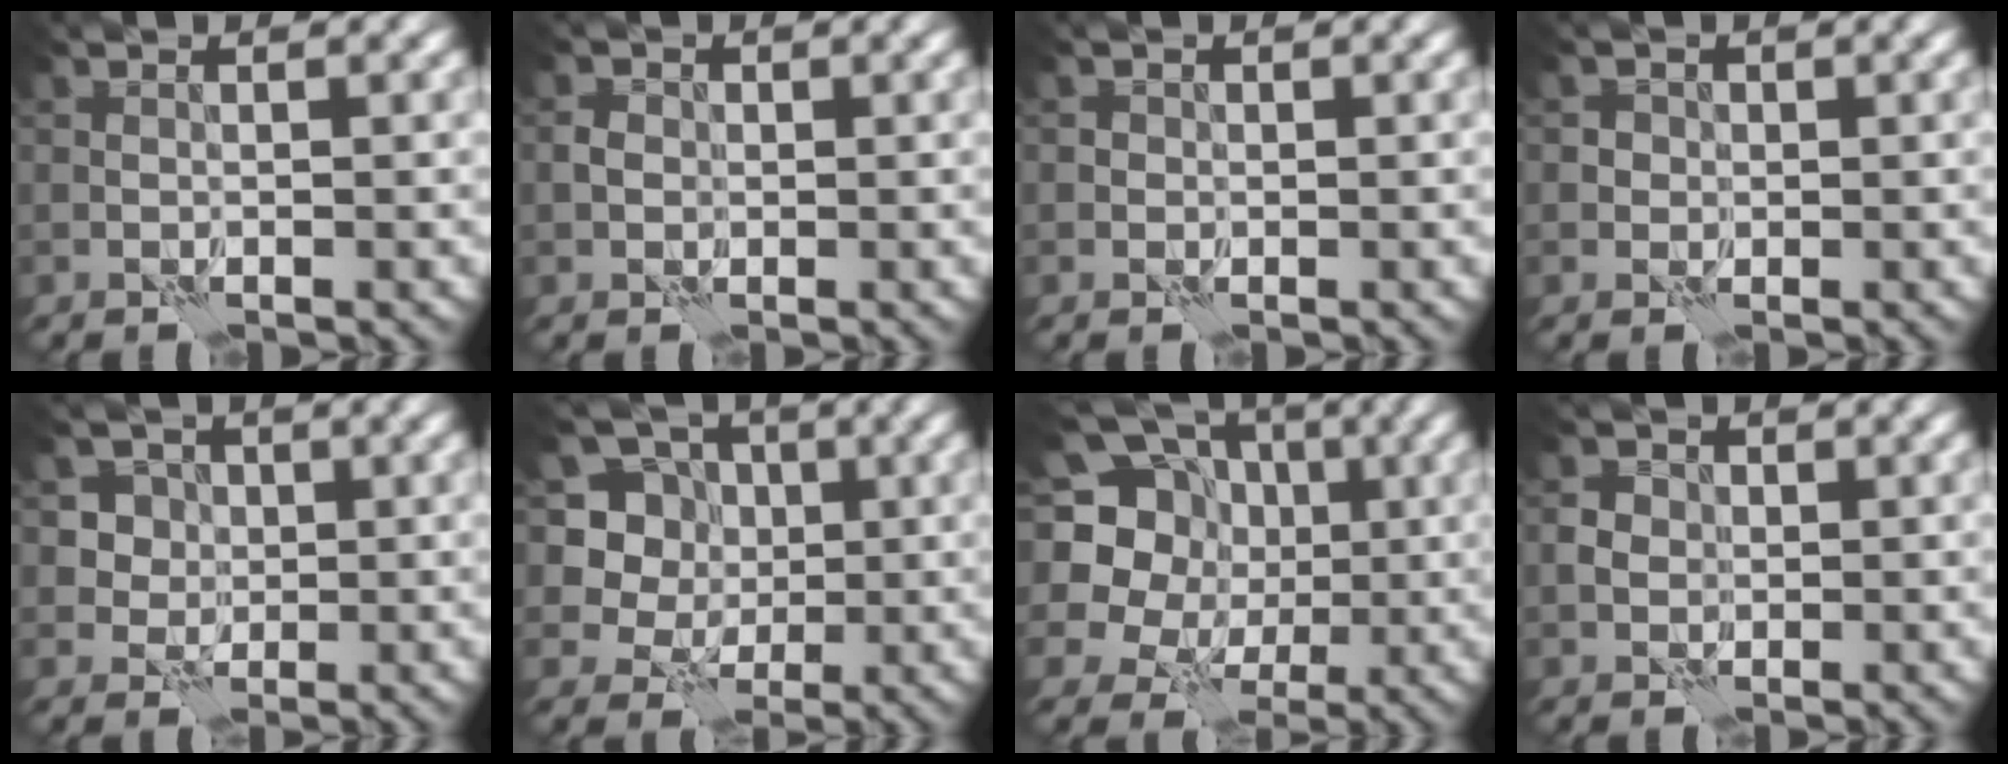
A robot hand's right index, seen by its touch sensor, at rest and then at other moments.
{"total": 1.3, "force": [0.0, 1.2, 0.5], "torque": [-0.006, 0.002, -0.007]}
{"total": 0.6, "force": [0.1, 0.6, 0.0], "torque": [0.004, -0.002, -0.003]}
{"total": 1.6, "force": [0.4, 1.5, 0.4], "torque": [0.008, 0.003, 0.002]}
{"total": 4.2, "force": [1.5, 3.6, 1.4], "torque": [-0.021, 0.001, 0.024]}
{"total": 6.7, "force": [1.7, 6.0, 2.5], "torque": [-0.045, 0.006, 0.019]}
{"total": 16.9, "force": [4.2, 14.8, 7.1], "torque": [-0.164, 0.034, 0.048]}
{"total": 1.8, "force": [-0.1, 1.7, 0.6], "torque": [-0.007, 0.001, -0.005]}